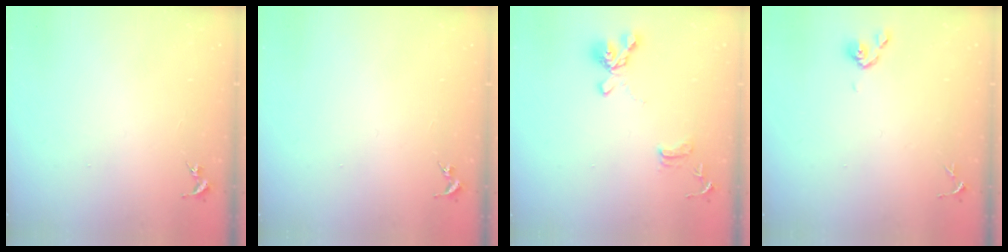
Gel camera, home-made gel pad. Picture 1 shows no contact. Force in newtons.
{"total": 0.0}
{"total": 14.7, "press": 14.6, "slide": 1.5}
{"total": 5.3, "press": 5.2, "slide": 0.8}